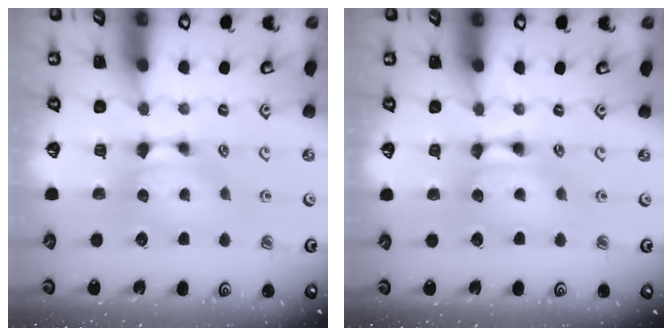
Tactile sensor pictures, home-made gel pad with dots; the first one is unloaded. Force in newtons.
{"total": 1.9, "press": 1.9, "slide": 0.2}